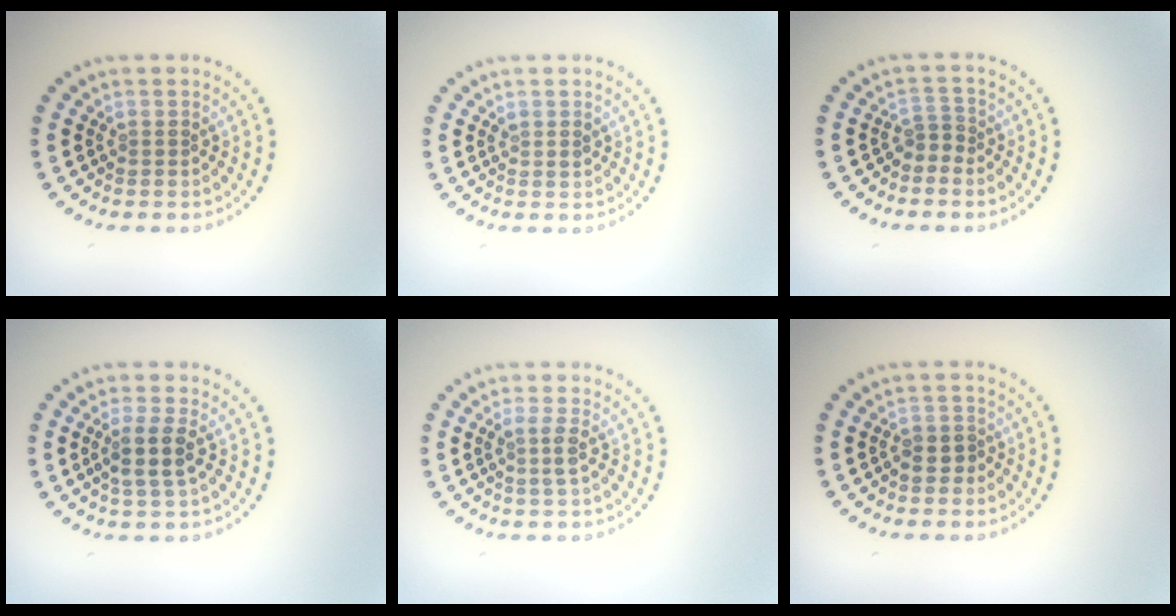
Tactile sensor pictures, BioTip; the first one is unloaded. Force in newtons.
{"total": 0.8, "press": 0.7, "slide": 0.3}
{"total": 1.5, "press": 1.0, "slide": 1.1}
{"total": 2.8, "press": 2.5, "slide": 1.2}
{"total": 1.6, "press": 1.4, "slide": 0.9}
{"total": 1.5, "press": 1.4, "slide": 0.7}